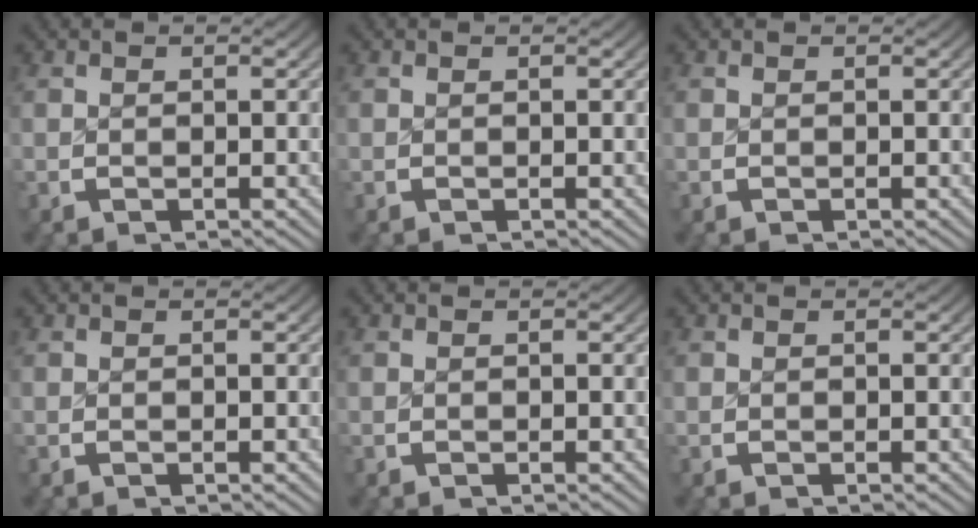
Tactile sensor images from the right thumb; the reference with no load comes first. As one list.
[{"total": 0.0}, {"total": 0.0}, {"total": 0.0}, {"total": 0.0}, {"total": 0.0}]